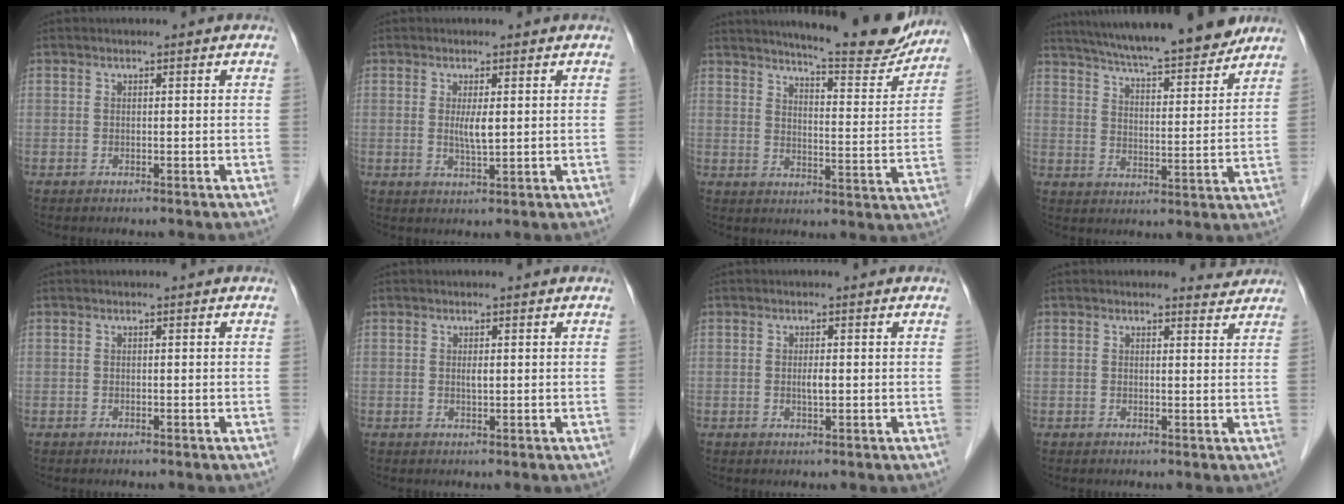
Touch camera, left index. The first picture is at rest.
{"total": 2.7, "force": [0.5, 0.3, 2.6], "torque": [-0.053, -0.006, 0.012]}
{"total": 16.7, "force": [15.3, 1.4, 6.4], "torque": [-0.091, -0.047, 0.193]}
{"total": 19.3, "force": [17.0, 1.8, 8.8], "torque": [-0.140, 0.007, 0.248]}
{"total": 0.0}
{"total": 0.9, "force": [0.3, 0.2, 0.8], "torque": [-0.019, -0.001, 0.005]}
{"total": 1.3, "force": [0.0, 0.2, 1.3], "torque": [-0.025, -0.001, 0.001]}
{"total": 2.1, "force": [2.0, 0.4, -0.3], "torque": [-0.002, -0.012, 0.015]}